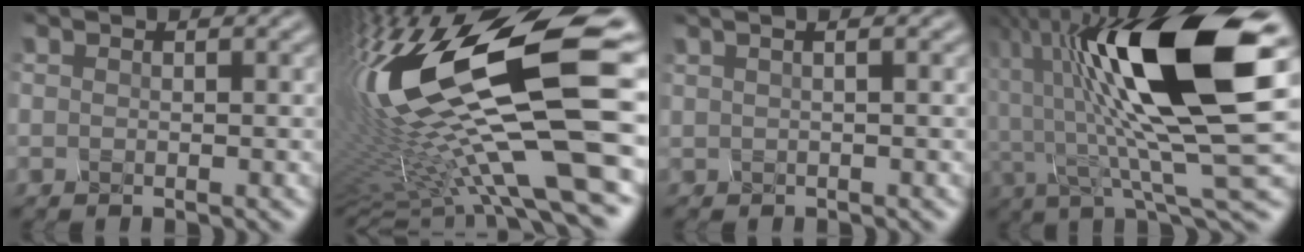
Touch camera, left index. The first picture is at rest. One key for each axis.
{"total": 17.1, "fx": 0.4, "fy": 3.5, "fz": 16.7, "tx": -0.330, "ty": -0.009, "tz": 0.033}
{"total": 1.8, "fx": 0.9, "fy": 0.6, "fz": 1.4, "tx": -0.002, "ty": 0.016, "tz": -0.006}
{"total": 13.4, "fx": 2.5, "fy": 3.1, "fz": 12.8, "tx": -0.242, "ty": -0.002, "tz": 0.057}